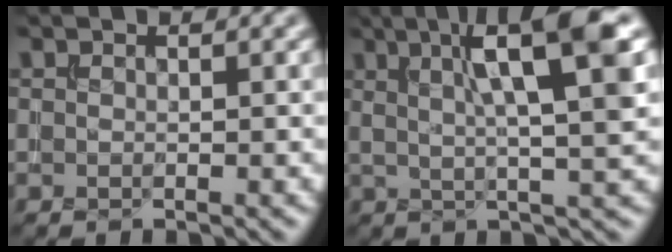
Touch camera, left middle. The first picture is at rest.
{"total": 8.6, "force": [3.0, 1.5, 7.9], "torque": [-0.096, 0.013, 0.041]}